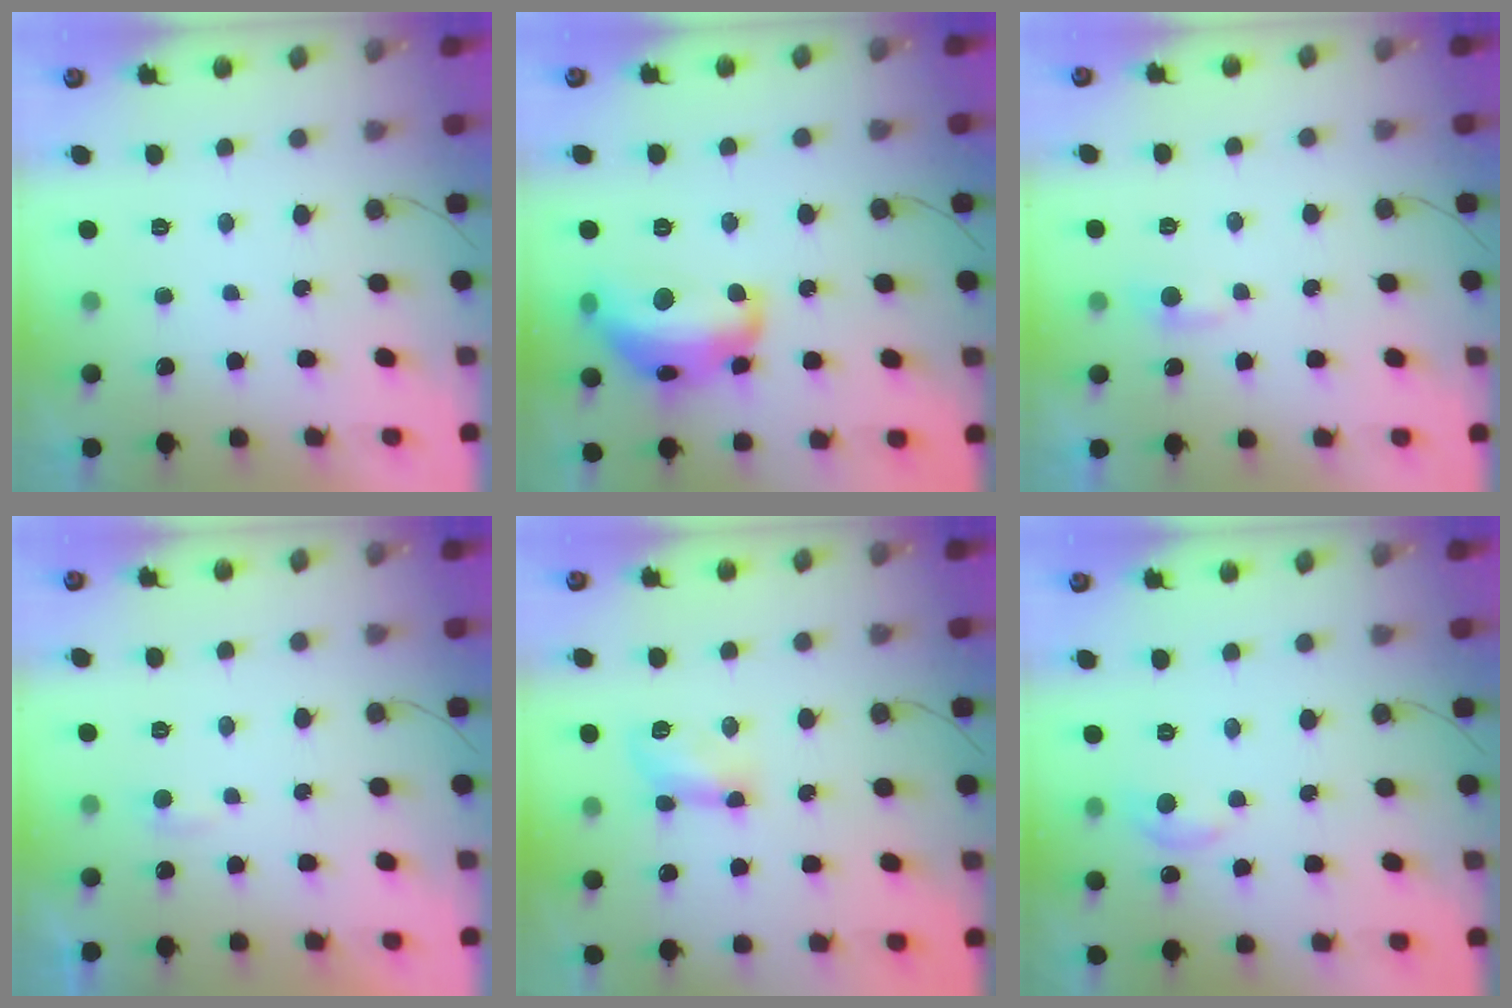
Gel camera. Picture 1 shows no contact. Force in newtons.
{"total": 17.3, "press": 17.3, "slide": 1.2}
{"total": 3.3, "press": 3.3, "slide": 0.4}
{"total": 2.2, "press": 2.2, "slide": 0.2}
{"total": 6.0, "press": 5.9, "slide": 0.9}
{"total": 7.4, "press": 7.3, "slide": 0.9}